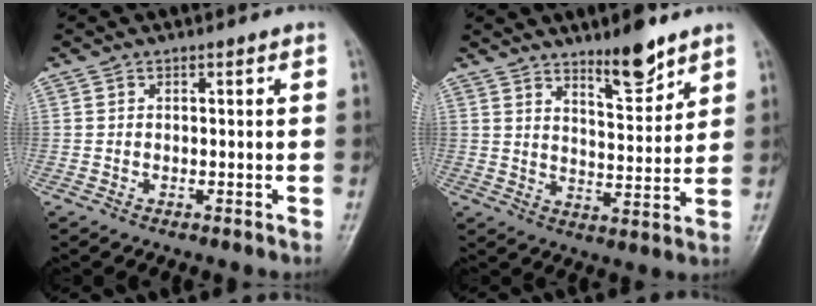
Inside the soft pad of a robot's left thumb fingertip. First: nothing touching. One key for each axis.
{"total": 8.5, "fx": 6.3, "fy": 2.3, "fz": 5.3, "tx": -0.066, "ty": -0.053, "tz": 0.103}